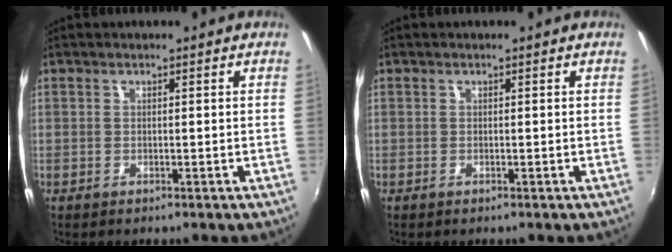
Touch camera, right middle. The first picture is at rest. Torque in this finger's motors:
{"motor_torque": [0.12, -0.20, 0.03, 0.00]}